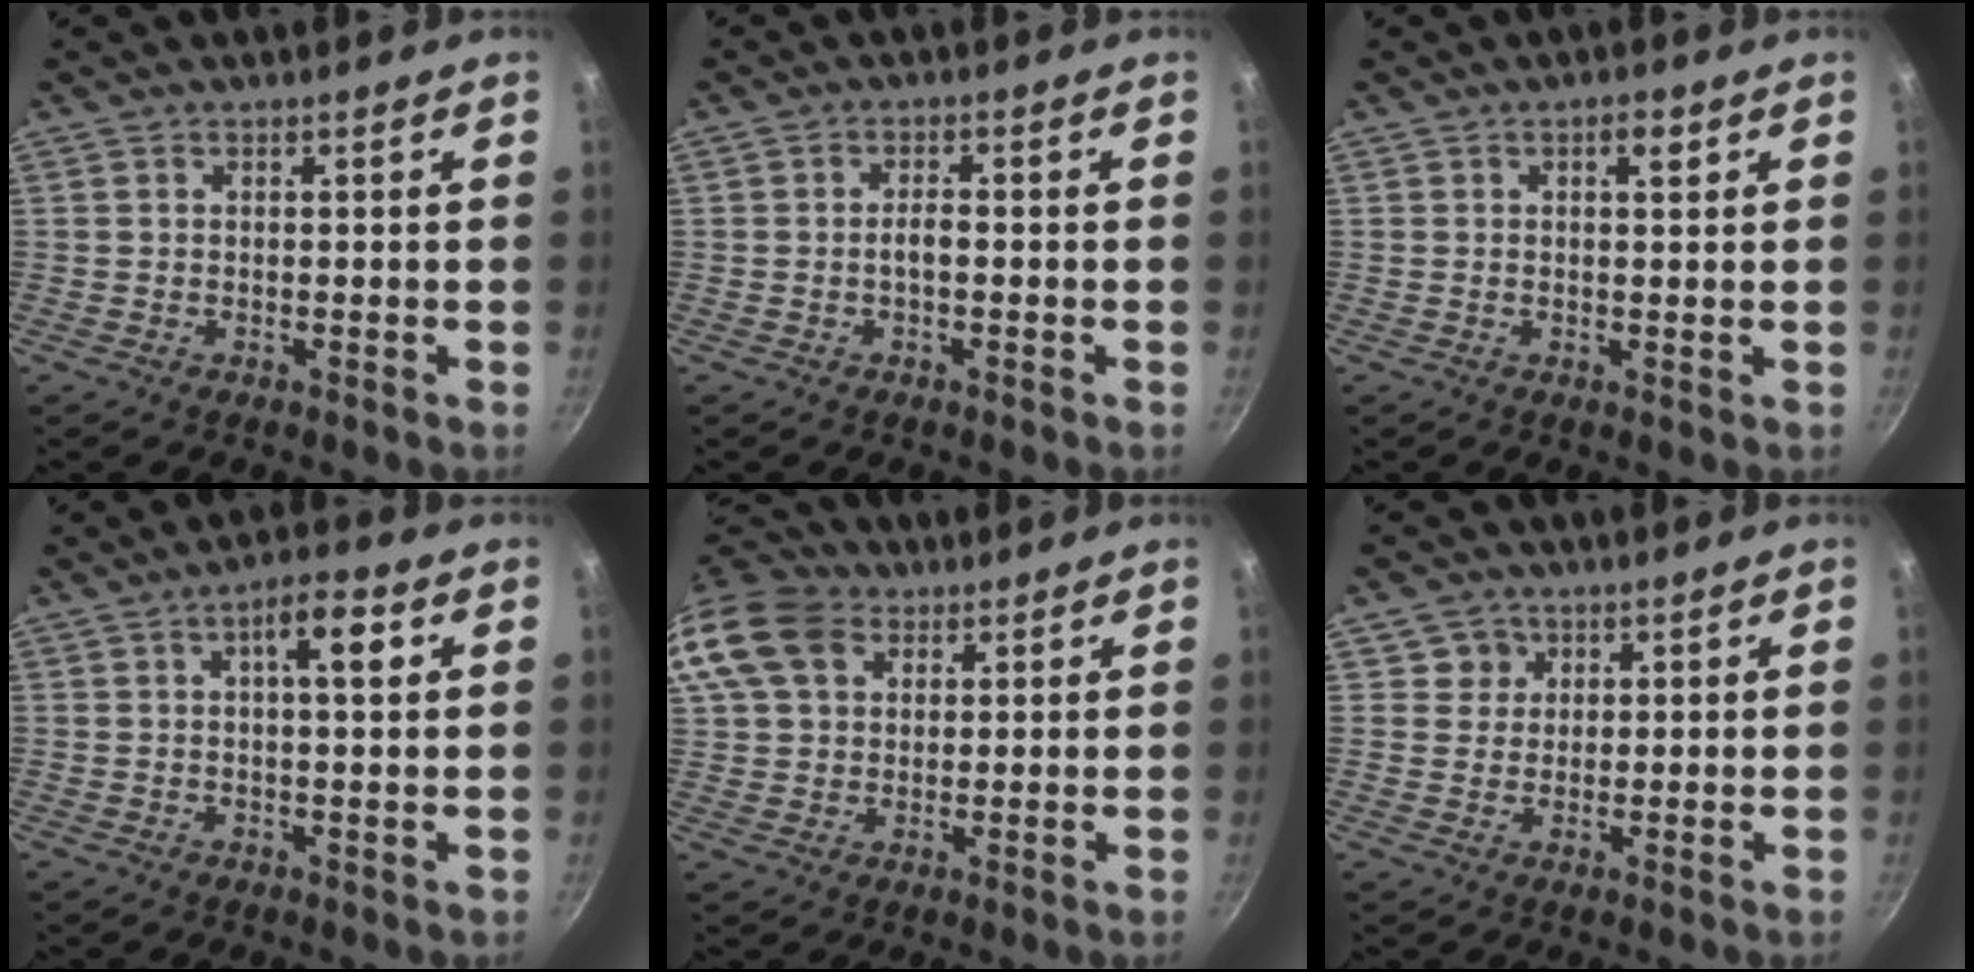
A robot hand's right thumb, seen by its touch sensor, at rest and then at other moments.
{"total": 2.1, "force": [-0.5, 0.9, 1.9], "torque": [-0.030, 0.013, -0.010]}
{"total": 2.8, "force": [1.1, 1.1, 2.3], "torque": [-0.028, -0.003, 0.014]}
{"total": 6.6, "force": [1.9, 2.2, 6.0], "torque": [-0.083, 0.007, 0.024]}
{"total": 16.3, "force": [6.4, 12.1, 8.7], "torque": [-0.183, 0.023, 0.109]}
{"total": 3.7, "force": [1.4, 3.4, 0.3], "torque": [0.027, 0.004, 0.019]}